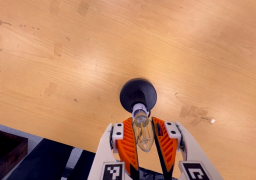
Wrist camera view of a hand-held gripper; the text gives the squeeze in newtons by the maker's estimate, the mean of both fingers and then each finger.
{"total": 13.6, "left": 14.5, "right": 12.8}